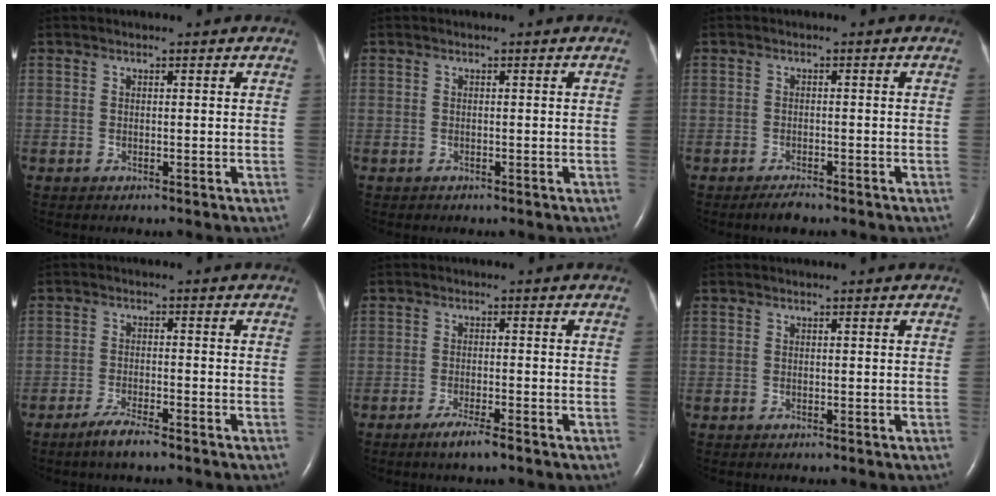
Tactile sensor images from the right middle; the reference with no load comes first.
{"total": 0.0}
{"total": 2.0, "force": [-1.7, 0.4, 1.0], "torque": [-0.028, -0.005, -0.027]}
{"total": 3.9, "force": [-3.0, 0.3, 2.4], "torque": [-0.056, -0.006, -0.057]}
{"total": 3.4, "force": [-2.4, 0.1, 2.4], "torque": [-0.051, -0.007, -0.045]}
{"total": 0.0}